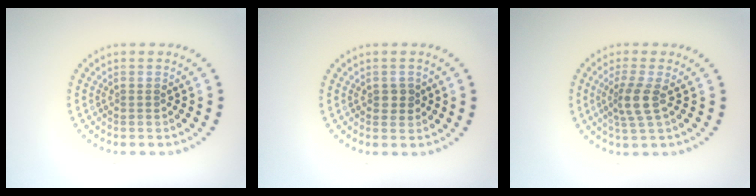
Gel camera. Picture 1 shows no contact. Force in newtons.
{"total": 1.2, "press": 1.2, "slide": 0.3}
{"total": 2.7, "press": 2.1, "slide": 1.7}